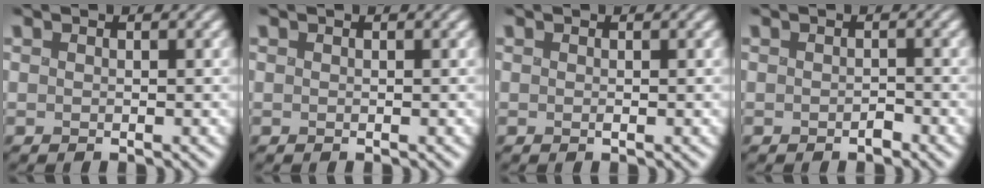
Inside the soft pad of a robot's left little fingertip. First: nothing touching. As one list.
[{"total": 0.0}, {"total": 0.0}, {"total": 0.9, "force": [-0.8, 0.4, 0.3], "torque": [-0.001, -0.004, -0.014]}]